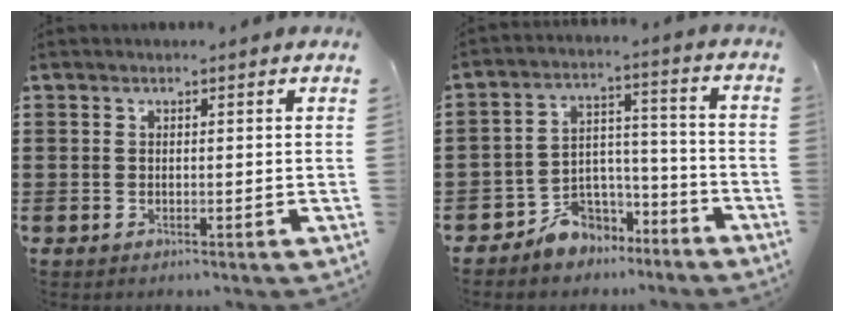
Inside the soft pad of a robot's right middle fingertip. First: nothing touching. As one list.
[{"total": 6.2, "force": [-5.5, 3.0, 0.0], "torque": [-0.012, 0.017, -0.112]}]